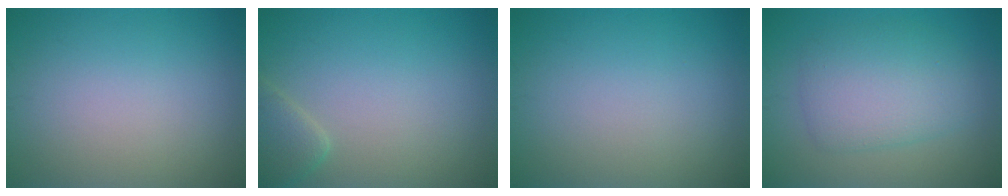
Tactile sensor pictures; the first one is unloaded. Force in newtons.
{"total": 2.2, "press": 2.2, "slide": 0.1}
{"total": 0.0}
{"total": 5.0, "press": 5.0, "slide": 0.2}